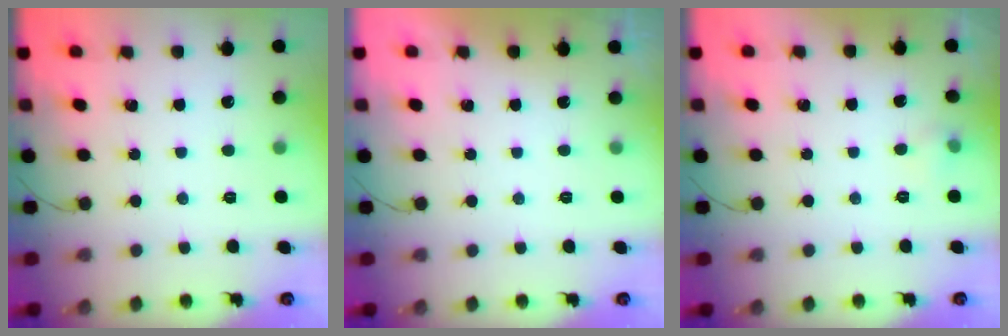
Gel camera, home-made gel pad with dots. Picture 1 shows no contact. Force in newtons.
{"total": 0.0}
{"total": 3.9, "press": 3.5, "slide": 1.6}